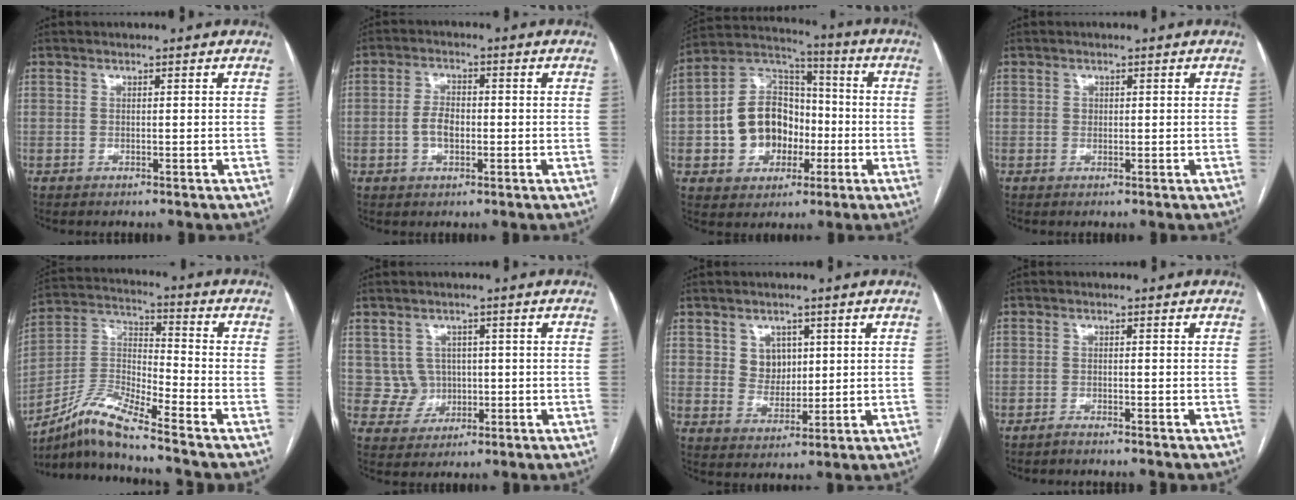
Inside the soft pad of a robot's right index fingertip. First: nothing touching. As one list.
[{"total": 4.1, "force": [-0.8, 2.4, 3.2], "torque": [-0.066, 0.009, -0.015]}, {"total": 12.9, "force": [-2.3, 10.0, 7.8], "torque": [-0.157, 0.039, -0.031]}, {"total": 0.8, "force": [0.1, 0.7, 0.3], "torque": [-0.003, 0.001, 0.002]}, {"total": 10.5, "force": [-8.7, -0.1, 5.9], "torque": [-0.131, 0.005, -0.165]}, {"total": 4.1, "force": [0.2, 4.1, 0.1], "torque": [0.006, 0.012, 0.011]}, {"total": 4.4, "force": [1.6, 3.7, 1.7], "torque": [-0.027, 0.005, 0.033]}, {"total": 2.9, "force": [-2.7, 0.1, 1.0], "torque": [-0.015, -0.001, -0.035]}]